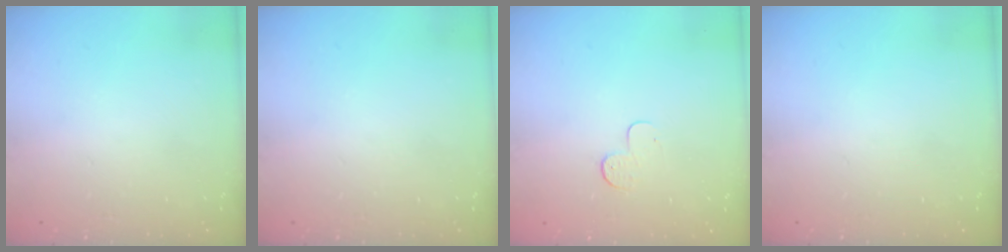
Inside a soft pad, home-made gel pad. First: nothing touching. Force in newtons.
{"total": 0.0}
{"total": 5.0, "press": 4.9, "slide": 0.5}
{"total": 0.0}